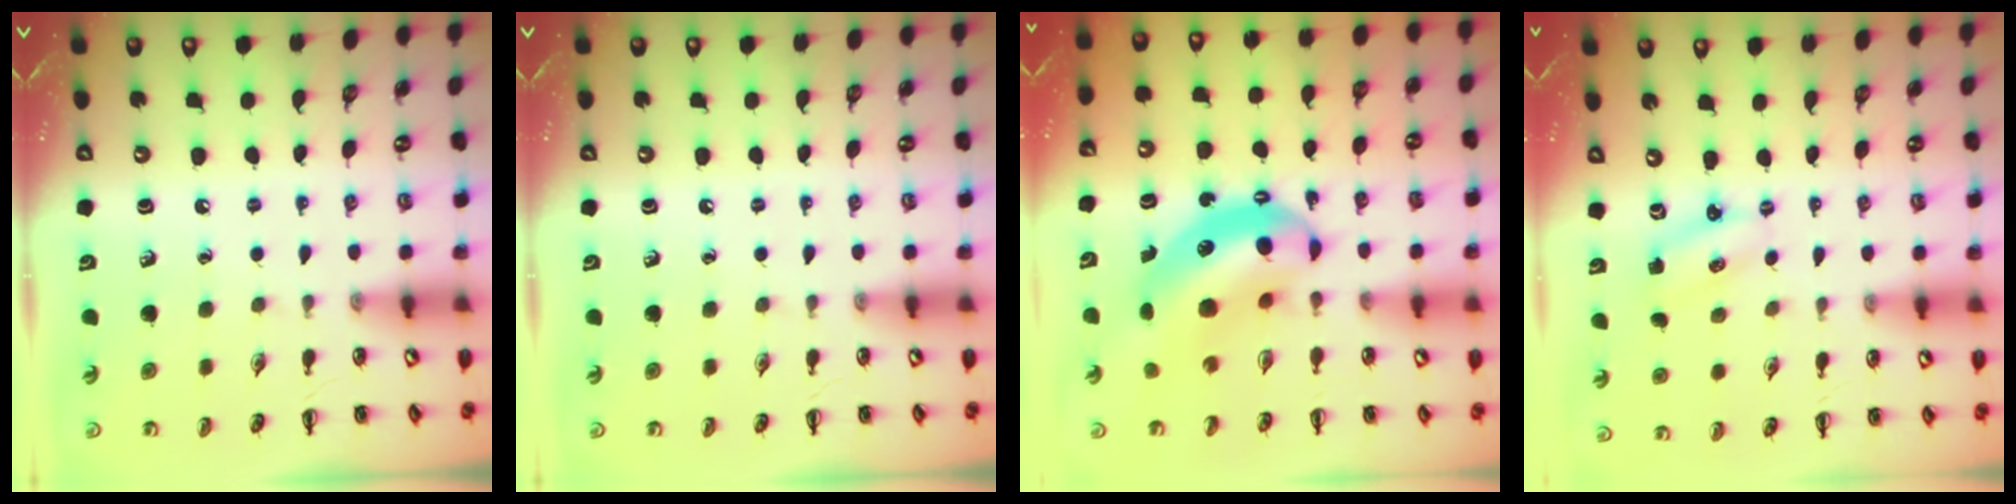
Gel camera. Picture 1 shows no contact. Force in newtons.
{"total": 0.0}
{"total": 10.8, "press": 10.4, "slide": 2.7}
{"total": 2.4, "press": 2.3, "slide": 0.5}